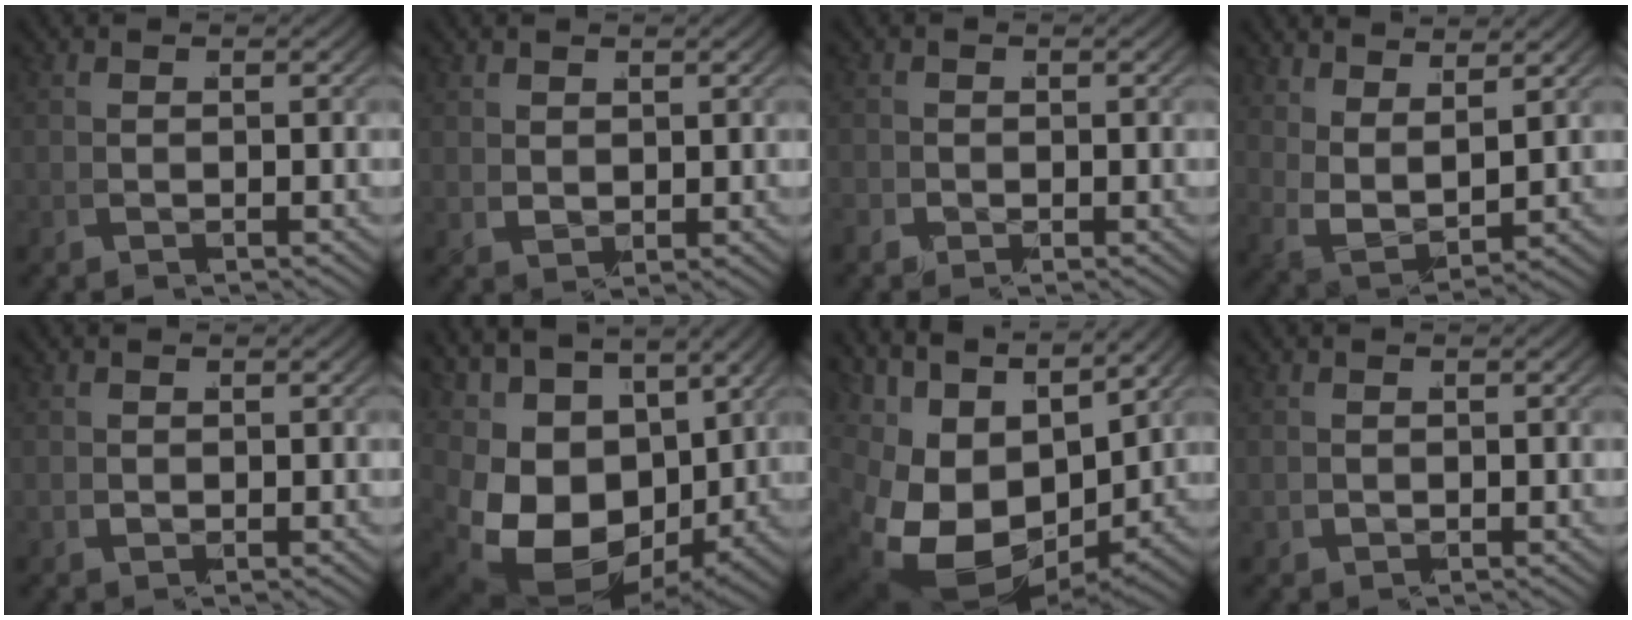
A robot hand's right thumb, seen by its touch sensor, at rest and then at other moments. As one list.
[{"total": 2.3, "force": [1.5, 1.4, 1.1], "torque": [-0.027, -0.009, 0.038]}, {"total": 1.1, "force": [-0.2, 1.1, 0.0], "torque": [-0.004, -0.002, -0.006]}, {"total": 5.1, "force": [3.1, 2.4, 3.2], "torque": [-0.073, -0.018, 0.071]}, {"total": 1.5, "force": [0.6, 1.3, 0.6], "torque": [-0.023, -0.002, 0.013]}, {"total": 12.8, "force": [0.6, 9.0, 9.1], "torque": [-0.199, -0.054, 0.034]}, {"total": 12.8, "force": [1.8, 8.2, 9.7], "torque": [-0.211, -0.041, 0.054]}, {"total": 1.6, "force": [0.5, 1.4, 0.5], "torque": [-0.023, -0.001, 0.011]}]